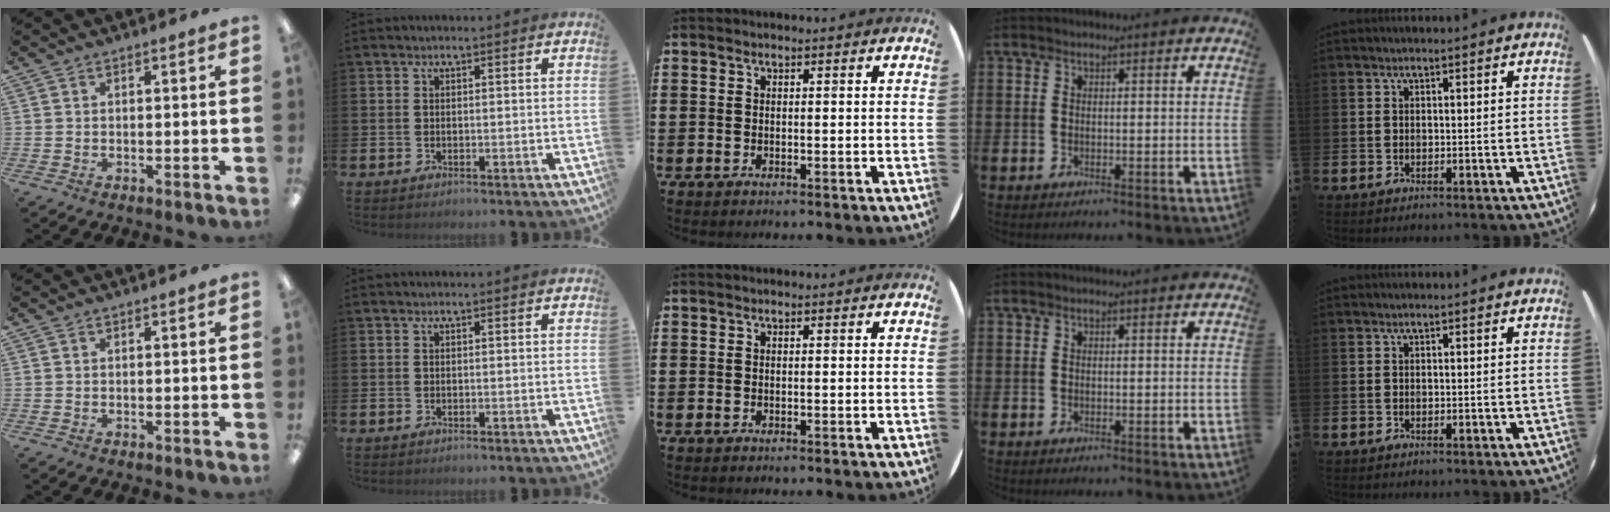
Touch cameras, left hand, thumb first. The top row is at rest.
{}